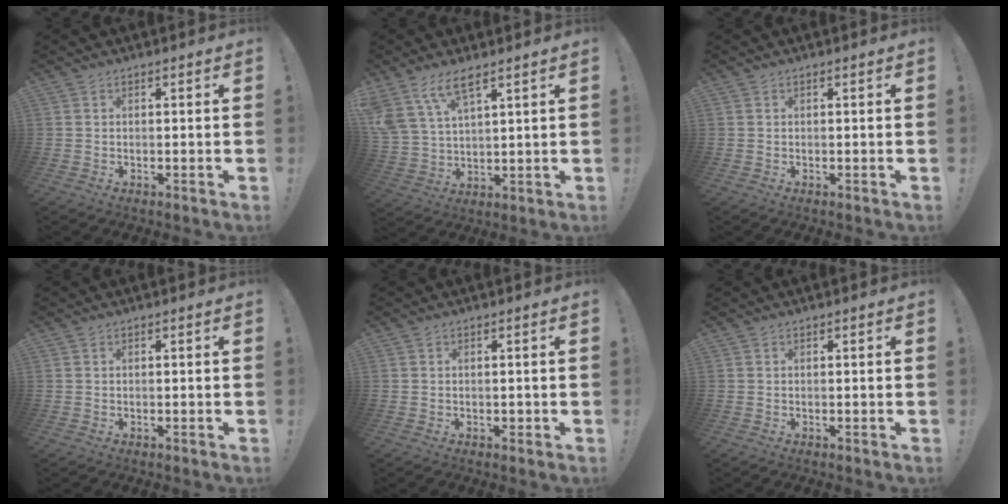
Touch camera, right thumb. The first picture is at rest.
{"total": 9.4, "force": [6.6, 3.6, 5.6], "torque": [-0.120, -0.030, 0.129]}
{"total": 0.0}
{"total": 0.0}
{"total": 0.8, "force": [-0.2, 0.6, 0.4], "torque": [-0.006, 0.003, -0.003]}
{"total": 0.0}